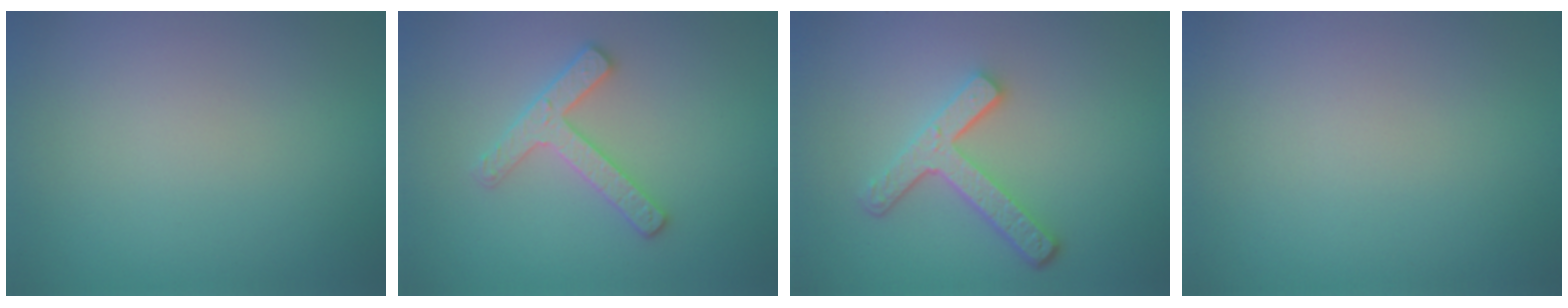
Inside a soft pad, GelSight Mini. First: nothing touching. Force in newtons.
{"total": 2.7, "press": 2.6, "slide": 0.5}
{"total": 4.2, "press": 3.3, "slide": 2.6}
{"total": 0.0}